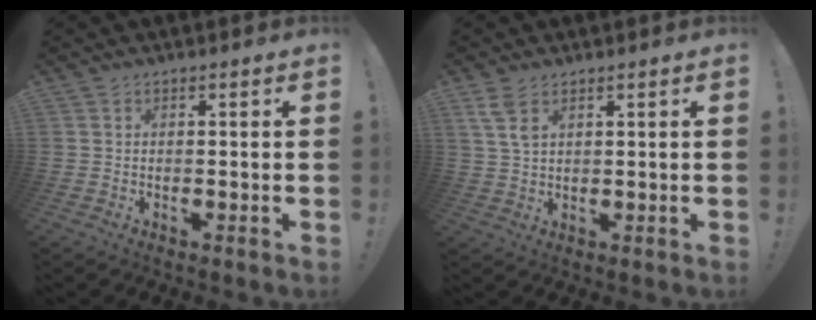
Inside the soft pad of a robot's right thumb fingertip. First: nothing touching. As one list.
[{"total": 5.4, "force": [3.0, 2.7, 3.6], "torque": [-0.063, -0.009, 0.058]}]